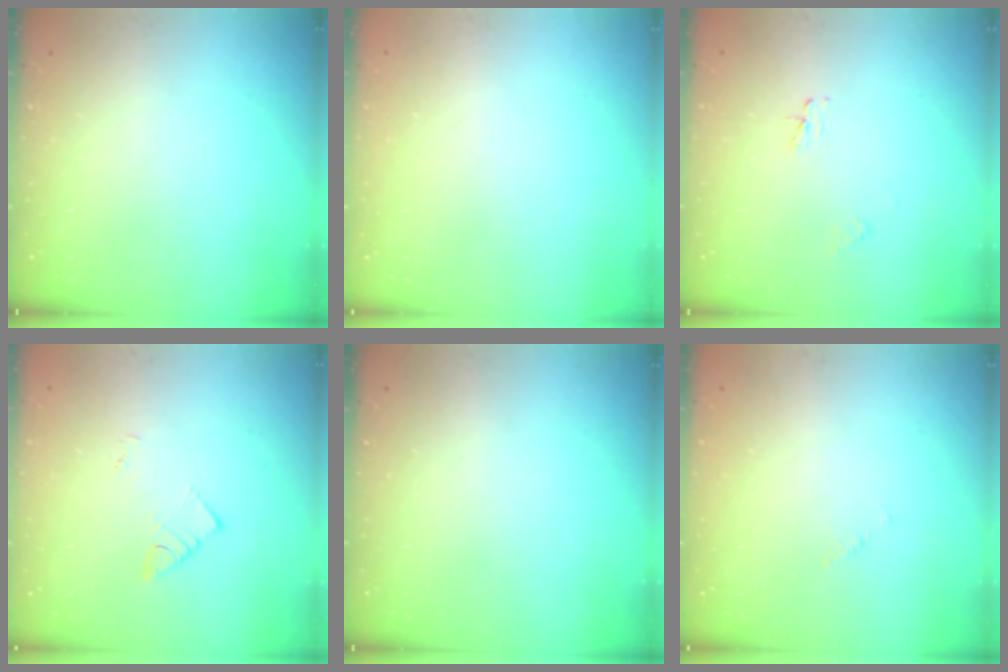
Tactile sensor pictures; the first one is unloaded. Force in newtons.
{"total": 0.7, "press": 0.6, "slide": 0.1}
{"total": 2.3, "press": 2.3, "slide": 0.3}
{"total": 3.7, "press": 3.6, "slide": 0.6}
{"total": 0.0}
{"total": 1.7, "press": 1.7, "slide": 0.3}